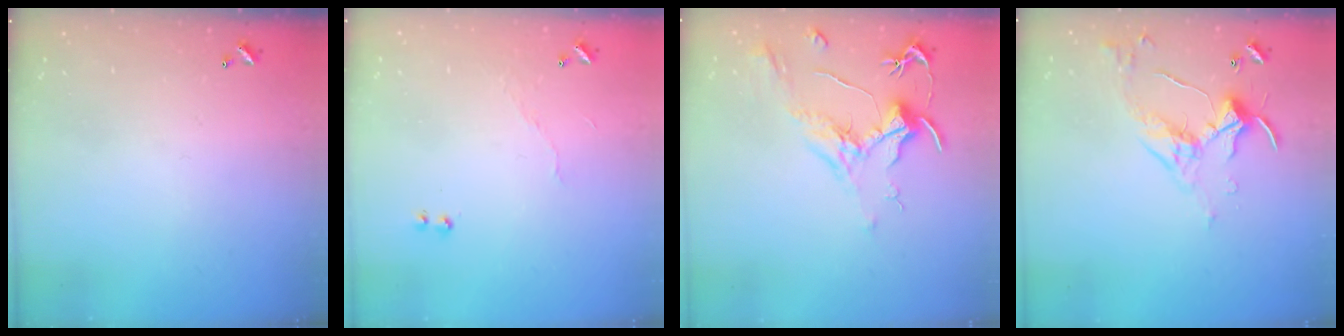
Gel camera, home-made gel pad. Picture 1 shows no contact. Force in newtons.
{"total": 4.6, "press": 4.6, "slide": 0.3}
{"total": 2.1, "press": 2.0, "slide": 0.8}
{"total": 5.0, "press": 5.0, "slide": 0.5}